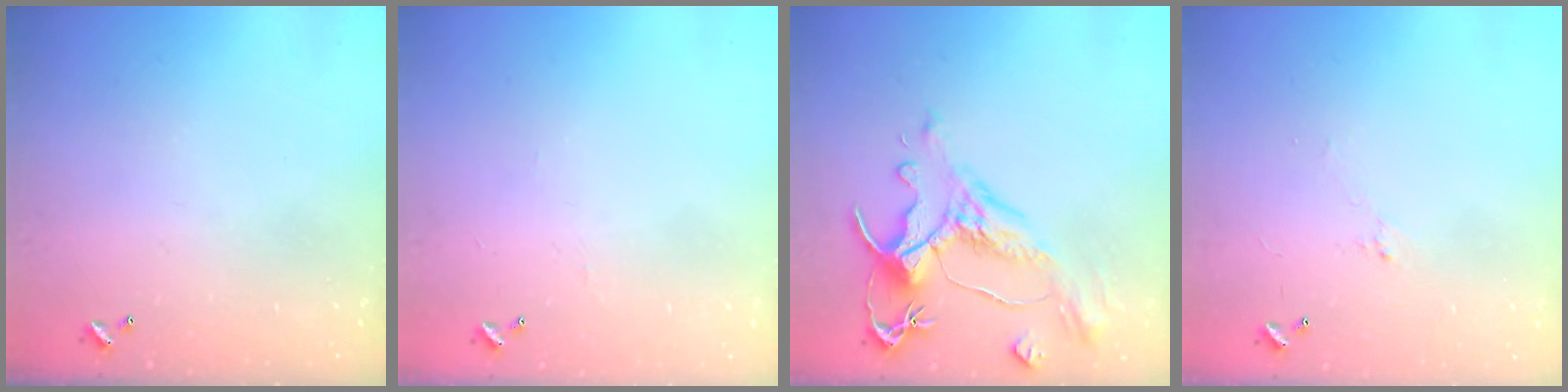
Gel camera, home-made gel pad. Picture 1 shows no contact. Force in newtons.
{"total": 2.2, "press": 2.2, "slide": 0.4}
{"total": 1.6, "press": 0.3, "slide": 1.5}
{"total": 0.6, "press": 0.3, "slide": 0.5}